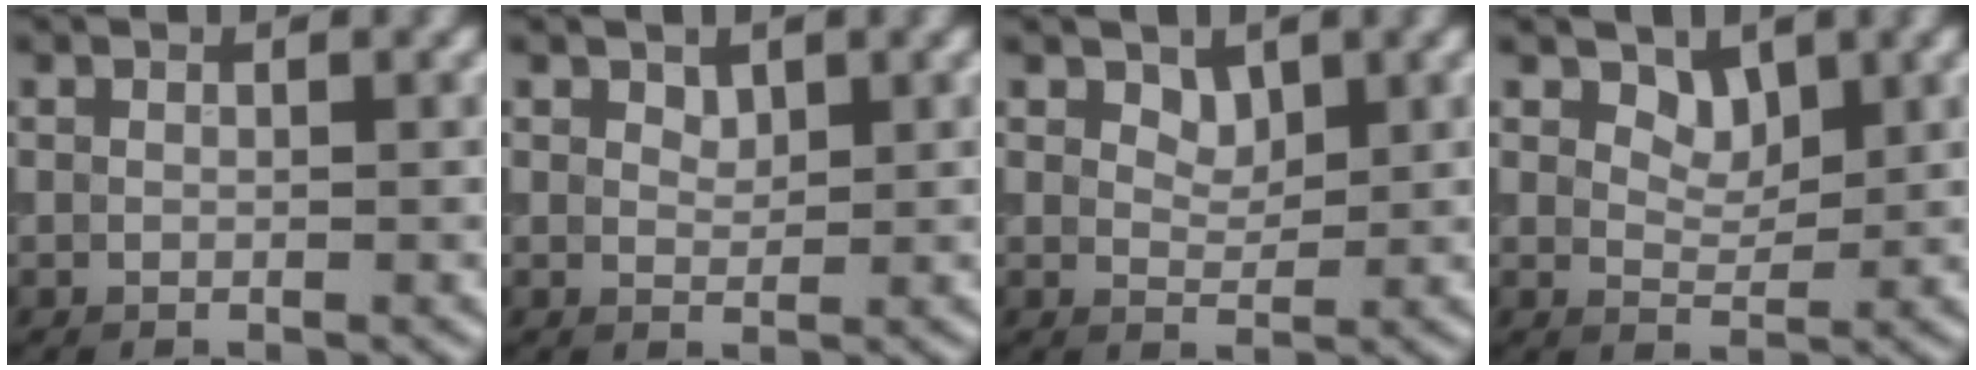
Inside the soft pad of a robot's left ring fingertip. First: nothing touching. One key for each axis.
{"total": 1.0, "fx": 0.7, "fy": 0.5, "fz": 0.3, "tx": -0.006, "ty": -0.002, "tz": 0.016}
{"total": 1.6, "fx": 1.1, "fy": 0.9, "fz": 0.7, "tx": -0.012, "ty": -0.005, "tz": 0.018}
{"total": 2.2, "fx": 1.5, "fy": 1.3, "fz": 1.1, "tx": -0.019, "ty": -0.011, "tz": 0.023}